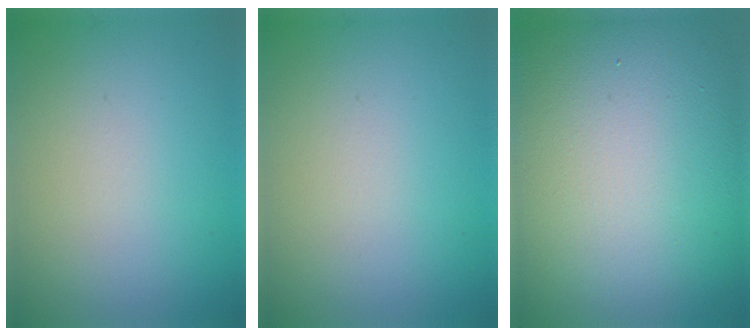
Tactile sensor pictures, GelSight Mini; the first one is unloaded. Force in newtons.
{"total": 0.0}
{"total": 18.4, "press": 18.3, "slide": 1.2}